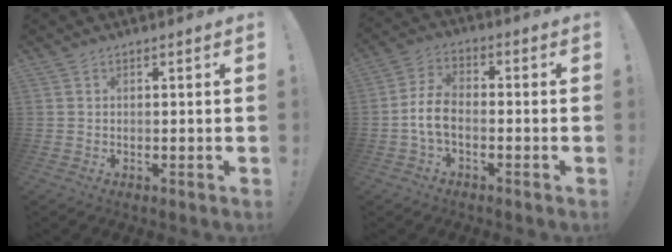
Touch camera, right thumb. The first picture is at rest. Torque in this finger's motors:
{"motor_torque": [0.17, 0.14, 0.85, -0.32, 0.25]}